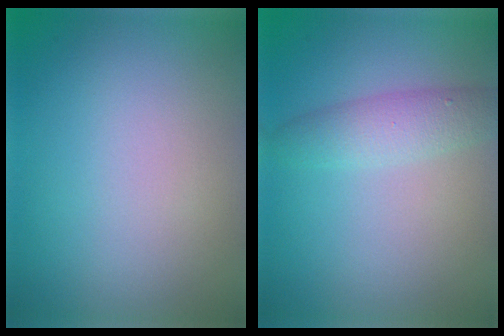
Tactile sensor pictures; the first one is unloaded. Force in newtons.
{"total": 2.8, "press": 2.8, "slide": 0.0}